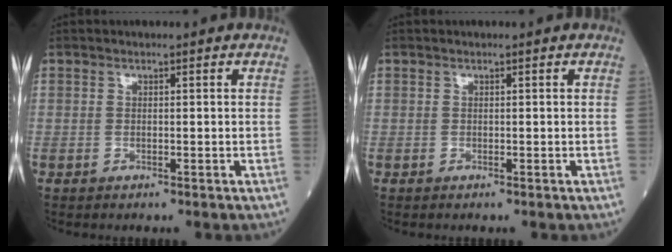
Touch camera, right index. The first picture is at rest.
{"total": 0.0}